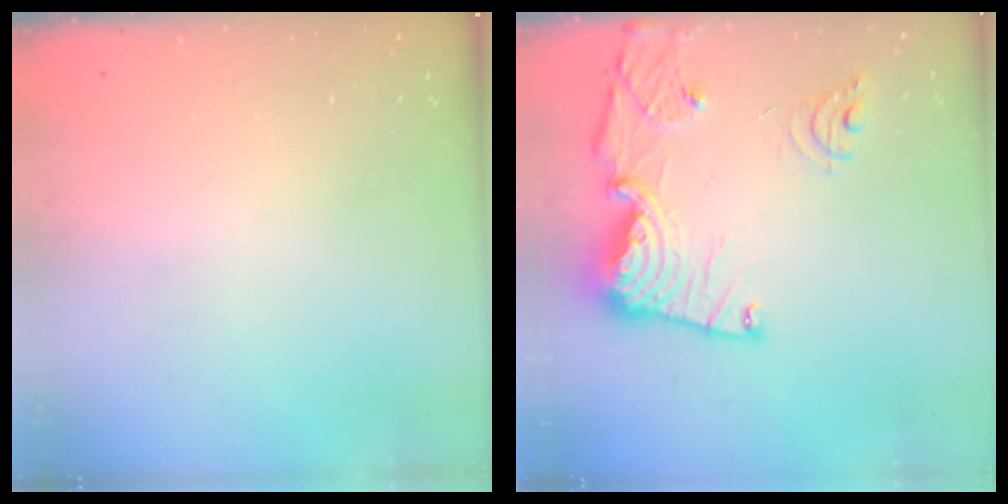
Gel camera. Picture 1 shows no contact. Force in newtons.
{"total": 16.7, "press": 16.6, "slide": 1.6}